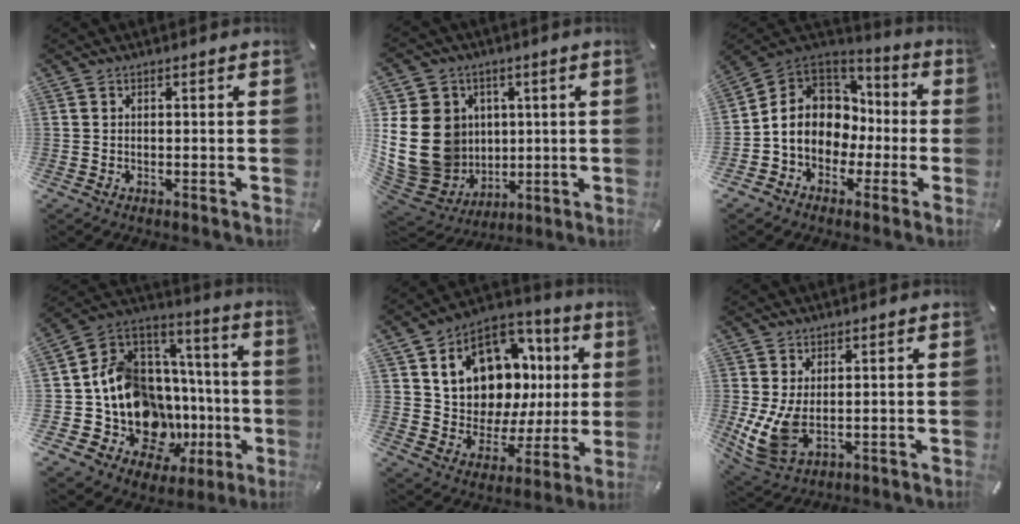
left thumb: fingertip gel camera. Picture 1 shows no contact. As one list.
[{"total": 21.1, "force": [1.8, 18.1, 10.8], "torque": [-0.229, -0.017, 0.054]}, {"total": 11.4, "force": [-1.9, 10.1, 4.9], "torque": [-0.114, 0.003, -0.032]}, {"total": 18.2, "force": [-6.6, 12.1, 11.9], "torque": [-0.225, -0.053, -0.088]}, {"total": 16.5, "force": [7.8, 11.7, 8.6], "torque": [-0.146, -0.055, 0.148]}, {"total": 8.1, "force": [0.8, 4.7, 6.6], "torque": [-0.146, -0.020, 0.020]}]